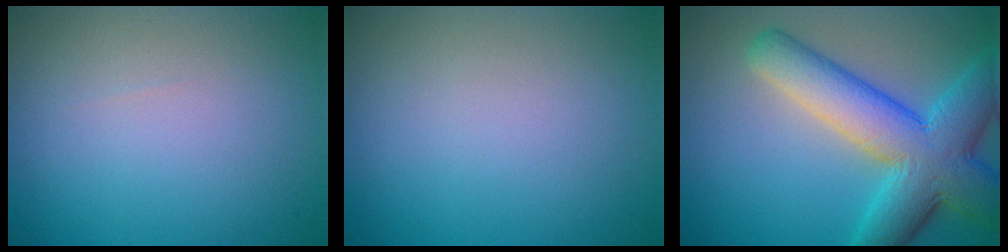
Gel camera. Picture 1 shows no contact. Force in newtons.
{"total": 0.0}
{"total": 9.5, "press": 9.5, "slide": 0.4}